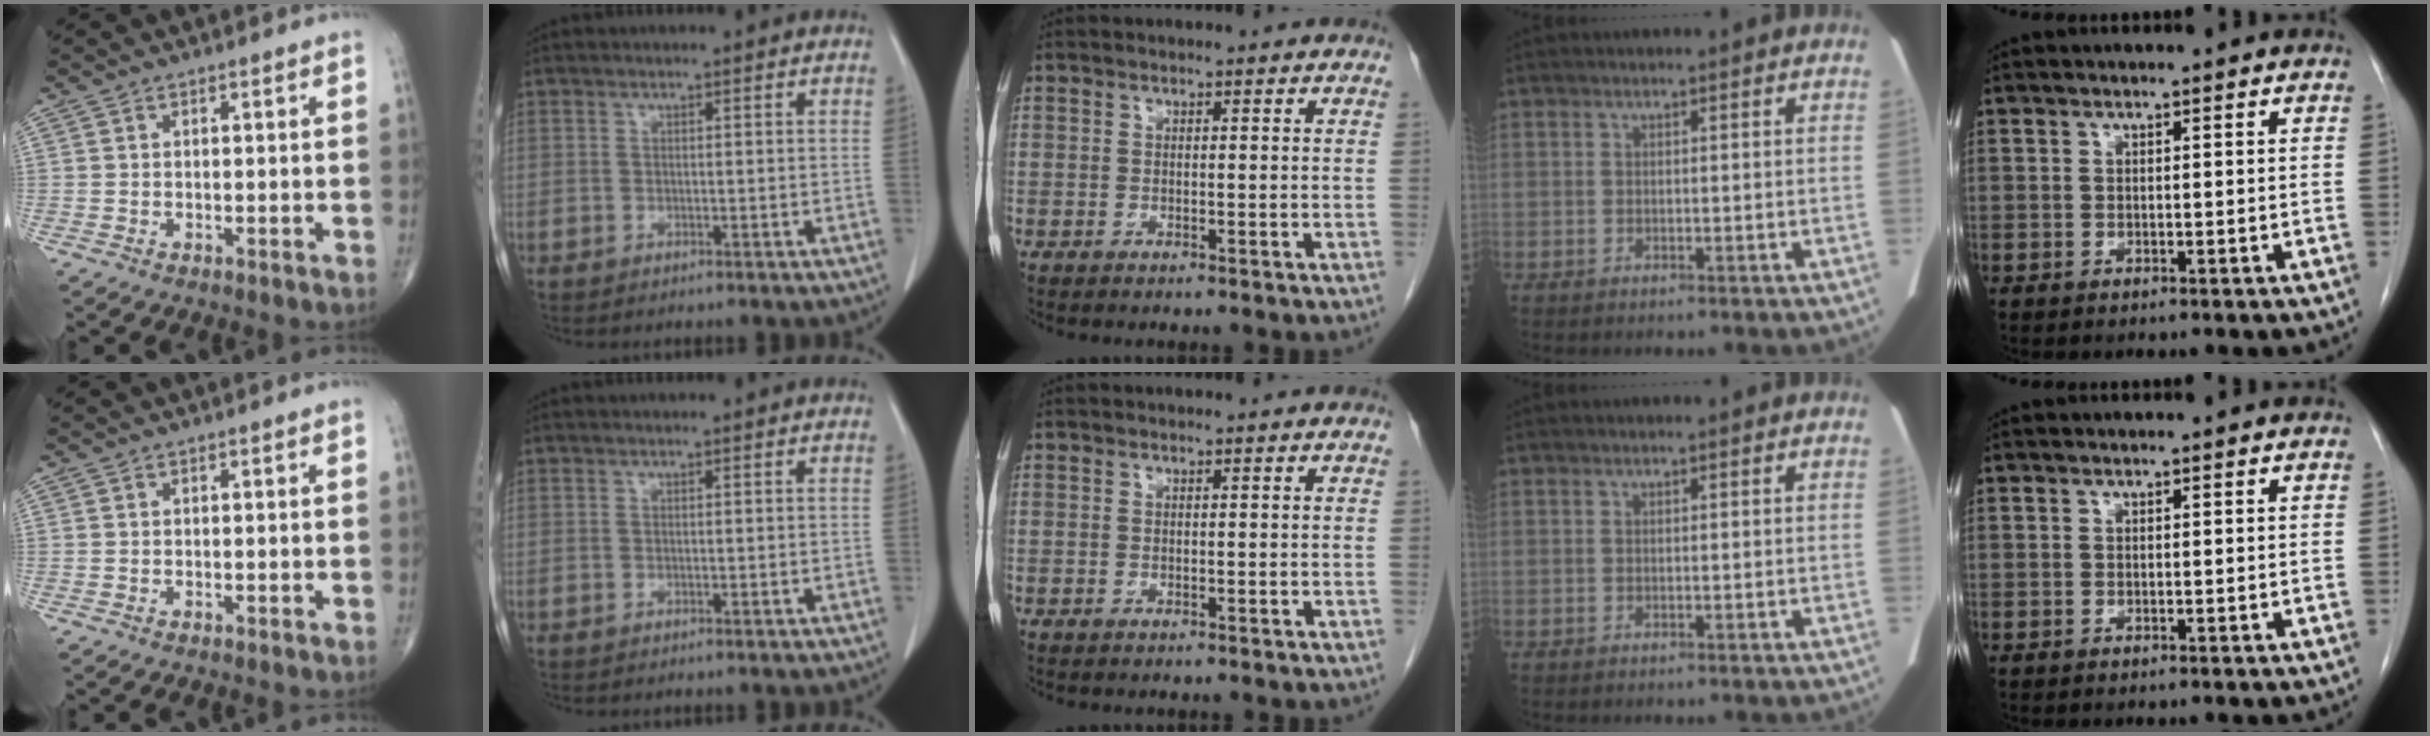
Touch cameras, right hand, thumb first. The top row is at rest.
{}